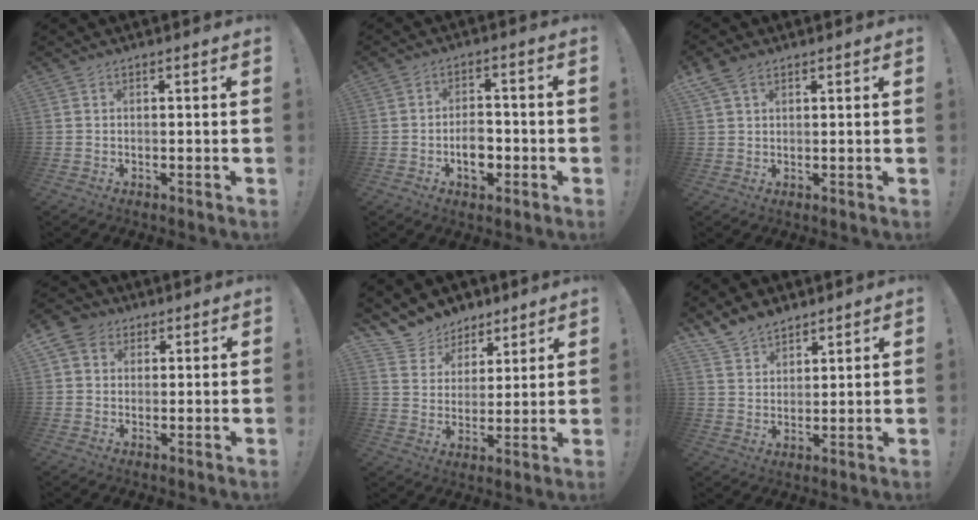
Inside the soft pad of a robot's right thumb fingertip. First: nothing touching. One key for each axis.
{"total": 7.2, "fx": -2.6, "fy": 4.7, "fz": 4.8, "tx": -0.066, "ty": 0.012, "tz": -0.044}
{"total": 5.0, "fx": 3.0, "fy": 2.9, "fz": 2.7, "tx": -0.050, "ty": -0.007, "tz": 0.059}
{"total": 6.5, "fx": 2.5, "fy": 5.4, "fz": 2.4, "tx": -0.044, "ty": 0.001, "tz": 0.051}
{"total": 9.8, "fx": 7.6, "fy": 6.2, "fz": 0.9, "tx": -0.025, "ty": -0.062, "tz": 0.151}
{"total": 8.2, "fx": 6.8, "fy": 4.2, "fz": 1.8, "tx": -0.041, "ty": -0.043, "tz": 0.135}